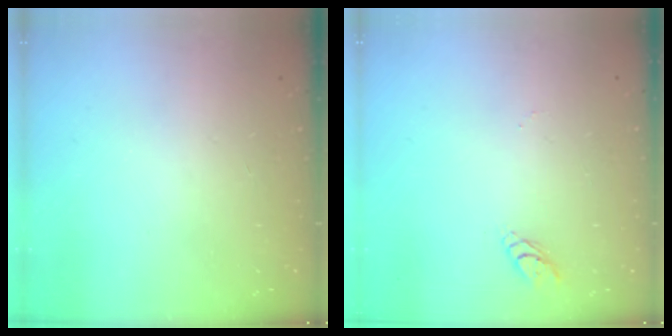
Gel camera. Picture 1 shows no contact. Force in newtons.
{"total": 4.0, "press": 4.0, "slide": 0.3}